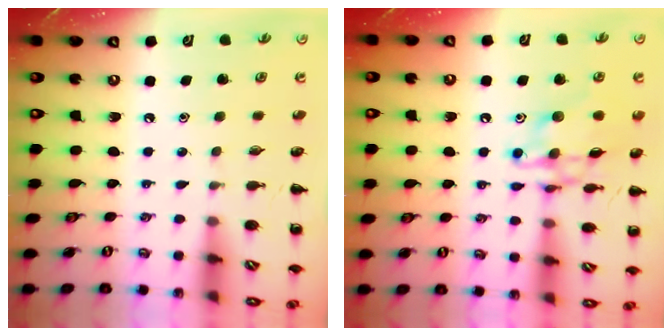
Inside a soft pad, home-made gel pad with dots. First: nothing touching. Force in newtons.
{"total": 13.7, "press": 13.7, "slide": 1.1}